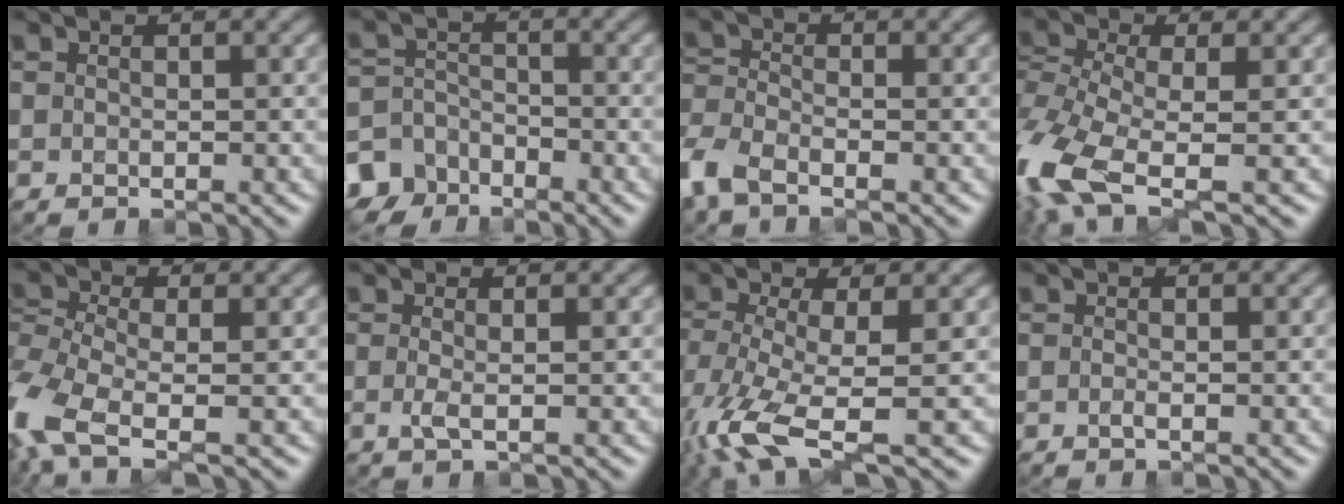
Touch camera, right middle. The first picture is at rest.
{"total": 6.4, "force": [-4.8, 4.0, 1.0], "torque": [-0.002, -0.010, -0.094]}
{"total": 4.4, "force": [-2.9, 1.9, 2.7], "torque": [-0.068, -0.007, -0.077]}
{"total": 9.4, "force": [-4.2, 3.8, 7.5], "torque": [-0.181, -0.014, -0.092]}
{"total": 8.6, "force": [-3.8, 4.0, 6.6], "torque": [-0.169, -0.009, -0.079]}
{"total": 1.4, "force": [-0.1, 0.3, 1.3], "torque": [-0.028, -0.003, -0.003]}
{"total": 7.9, "force": [-3.4, 2.3, 6.8], "torque": [-0.157, -0.018, -0.072]}
{"total": 0.7, "force": [-0.3, 0.2, 0.6], "torque": [-0.012, -0.005, -0.006]}